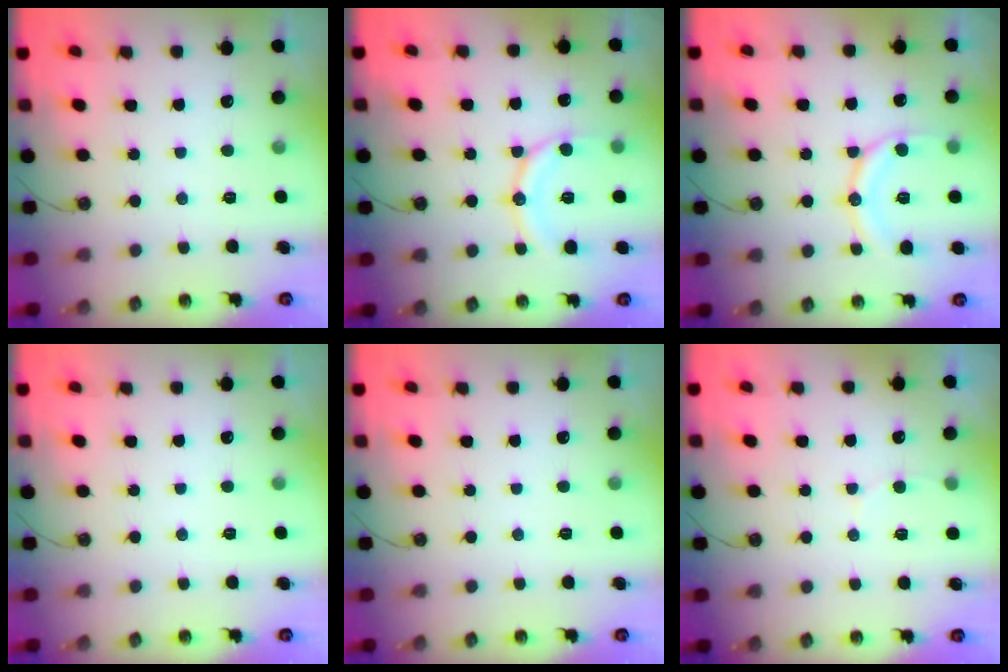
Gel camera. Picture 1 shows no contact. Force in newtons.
{"total": 12.7, "press": 12.6, "slide": 1.4}
{"total": 13.4, "press": 13.4, "slide": 1.4}
{"total": 0.0}
{"total": 0.0}
{"total": 4.0, "press": 4.0, "slide": 0.5}